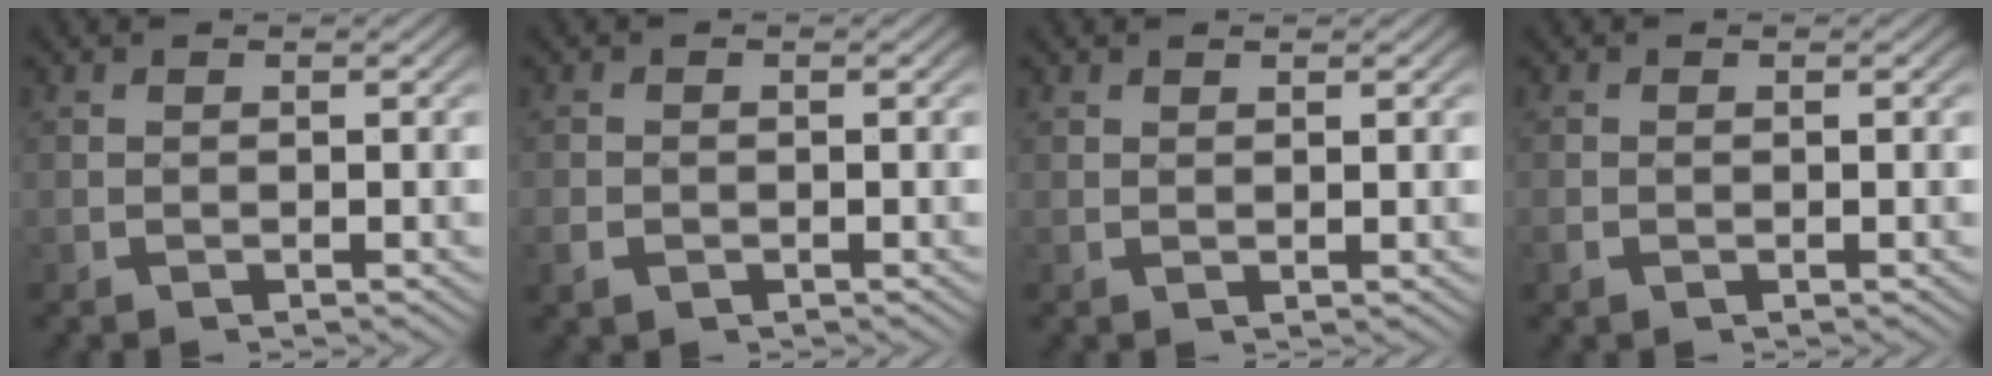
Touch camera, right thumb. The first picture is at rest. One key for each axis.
{"total": 1.2, "fx": -0.5, "fy": 0.9, "fz": 0.5, "tx": -0.015, "ty": -0.004, "tz": -0.008}
{"total": 0.8, "fx": 0.7, "fy": -0.2, "fz": 0.2, "tx": -0.005, "ty": -0.003, "tz": 0.018}
{"total": 0.5, "fx": -0.2, "fy": 0.3, "fz": 0.4, "tx": -0.014, "ty": -0.004, "tz": -0.001}